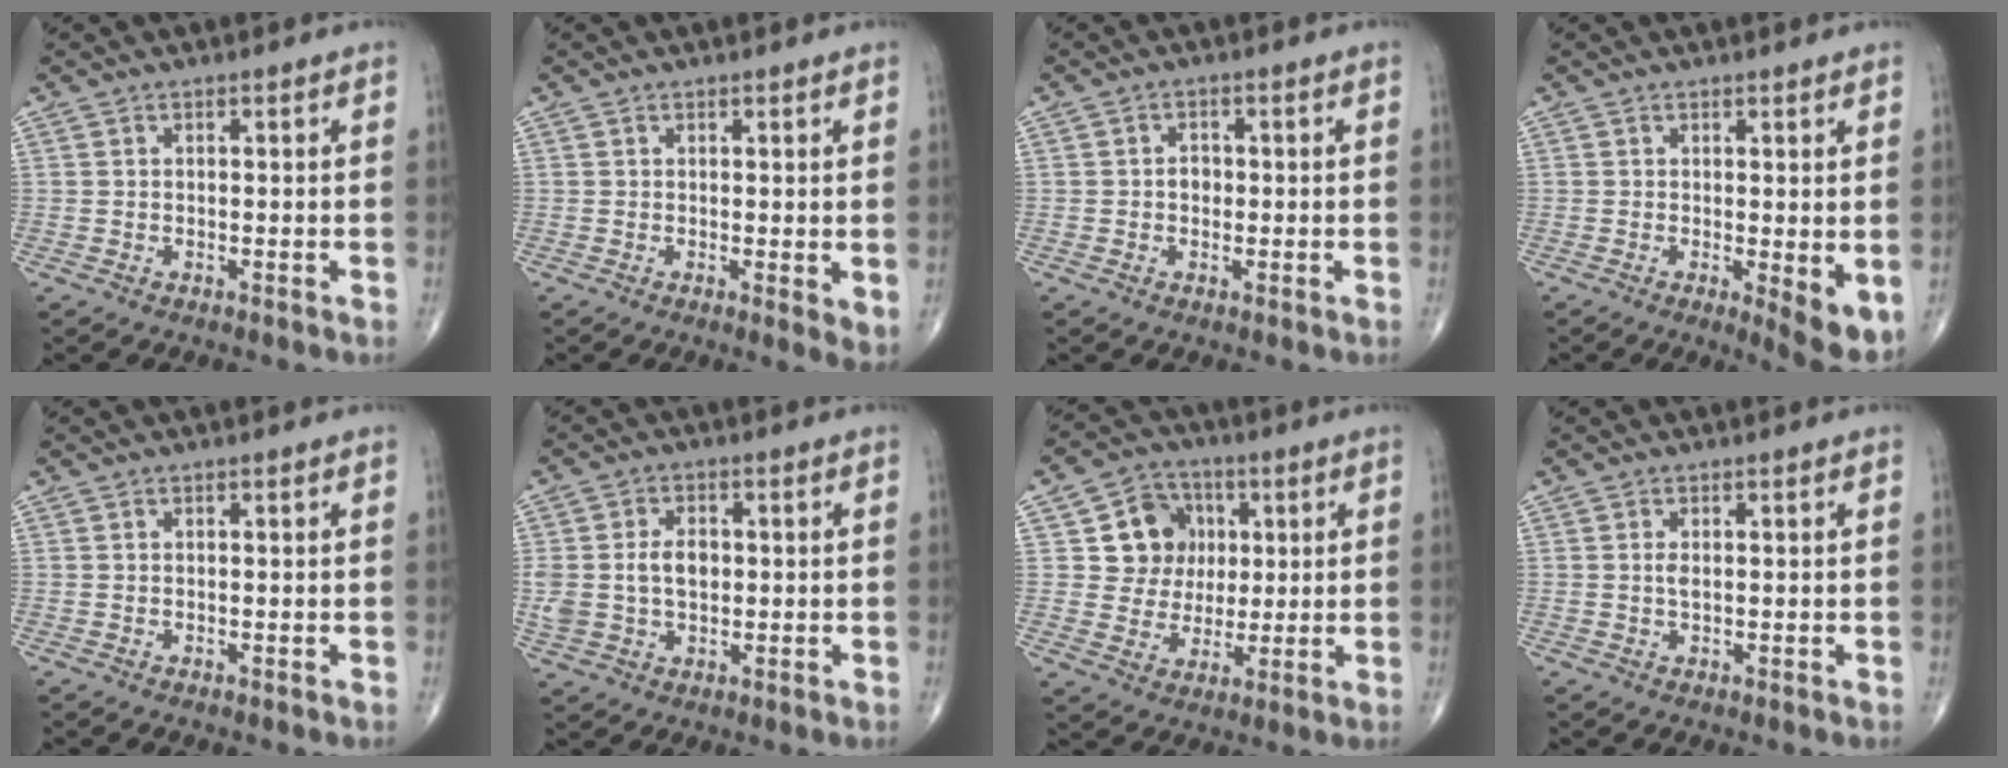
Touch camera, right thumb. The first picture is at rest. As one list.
[{"total": 3.1, "force": [0.6, 1.0, 2.9], "torque": [-0.041, -0.012, 0.008]}, {"total": 2.0, "force": [-0.1, 1.6, 1.1], "torque": [-0.006, 0.005, -0.004]}, {"total": 5.3, "force": [-0.3, 1.6, 5.1], "torque": [-0.067, -0.015, -0.002]}, {"total": 0.0}, {"total": 7.9, "force": [0.4, 5.4, 5.8], "torque": [-0.110, 0.009, 0.012]}, {"total": 10.4, "force": [2.5, 9.4, 3.6], "torque": [-0.009, 0.001, 0.043]}, {"total": 1.2, "force": [0.1, 0.5, 1.1], "torque": [-0.022, -0.004, 0.004]}]